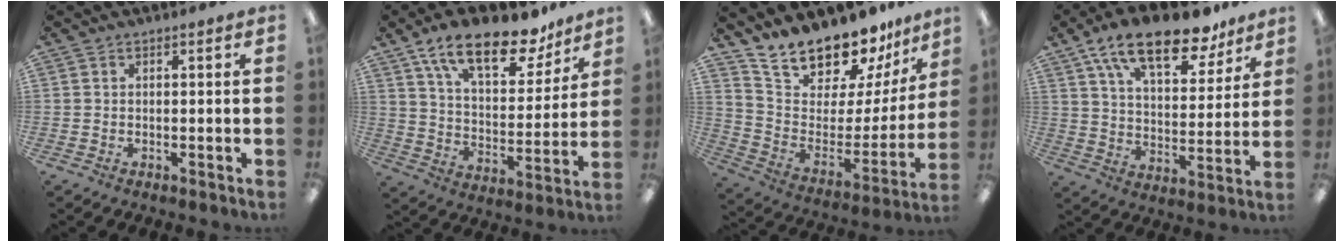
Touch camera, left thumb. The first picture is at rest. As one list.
[{"total": 18.2, "force": [12.8, 7.4, 10.6], "torque": [-0.177, -0.071, 0.218]}, {"total": 16.6, "force": [16.1, 3.6, 1.2], "torque": [-0.046, -0.153, 0.291]}, {"total": 18.0, "force": [12.7, 7.2, 10.6], "torque": [-0.182, -0.060, 0.216]}]